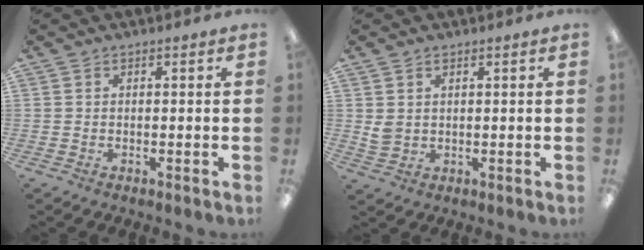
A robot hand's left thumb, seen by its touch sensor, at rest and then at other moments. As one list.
[{"total": 2.8, "force": [1.2, 2.0, 1.5], "torque": [-0.031, 0.002, 0.024]}]